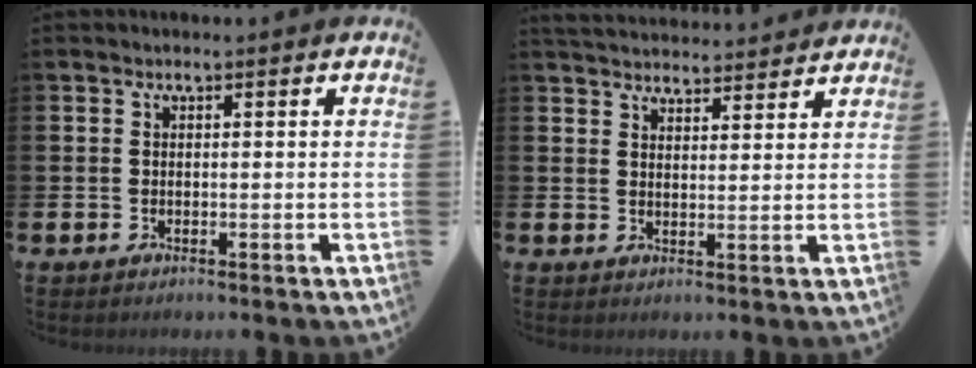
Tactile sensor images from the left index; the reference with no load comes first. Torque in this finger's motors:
{"motor_torque": [-0.64, -0.34, -0.03, -0.01]}